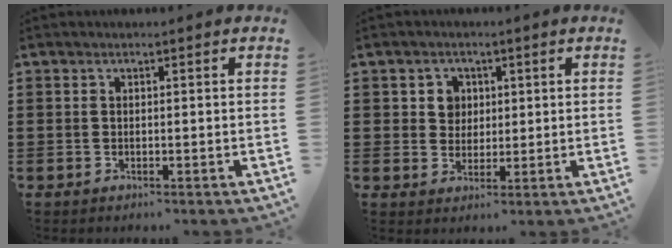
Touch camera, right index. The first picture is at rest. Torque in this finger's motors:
{"motor_torque": [0.02, 0.09, 0.07, 0.02]}